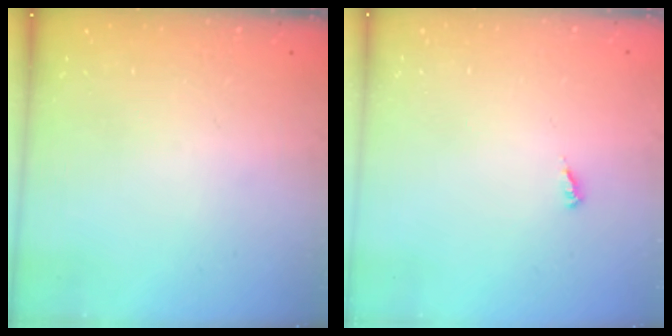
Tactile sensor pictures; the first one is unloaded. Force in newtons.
{"total": 3.2, "press": 3.2, "slide": 0.3}